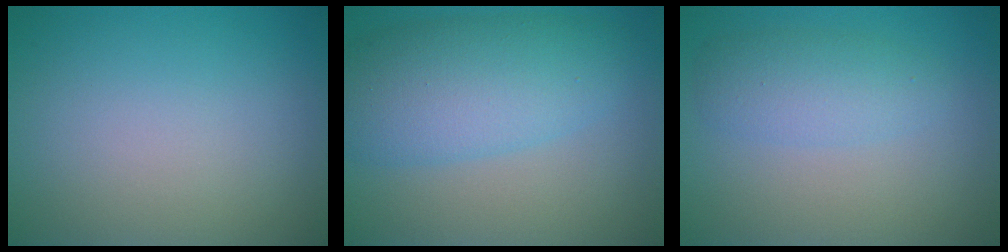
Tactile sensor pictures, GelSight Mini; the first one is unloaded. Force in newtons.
{"total": 7.0, "press": 7.0, "slide": 0.3}
{"total": 3.0, "press": 3.0, "slide": 0.1}